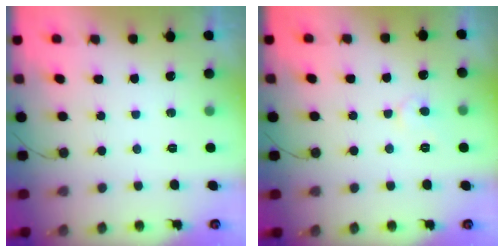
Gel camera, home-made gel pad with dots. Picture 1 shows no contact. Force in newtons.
{"total": 4.5, "press": 4.5, "slide": 0.5}